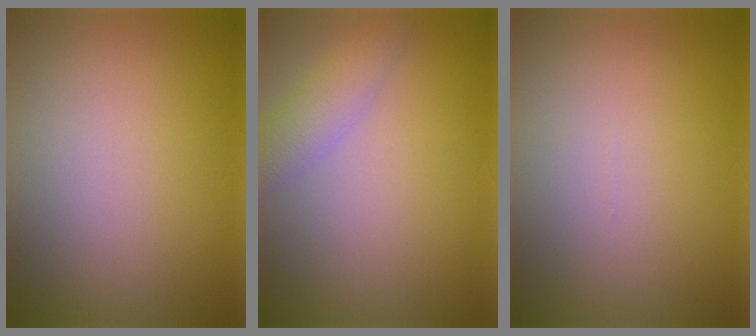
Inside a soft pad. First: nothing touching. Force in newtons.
{"total": 2.5, "press": 2.5, "slide": 0.1}
{"total": 0.0}